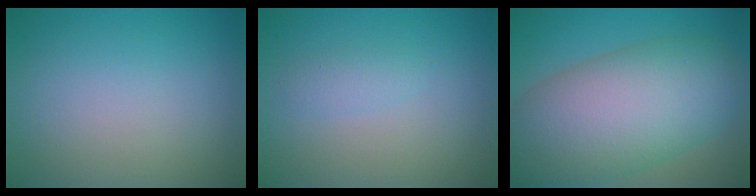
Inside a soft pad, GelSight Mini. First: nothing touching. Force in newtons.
{"total": 1.1, "press": 1.0, "slide": 0.1}
{"total": 11.8, "press": 11.8, "slide": 0.6}